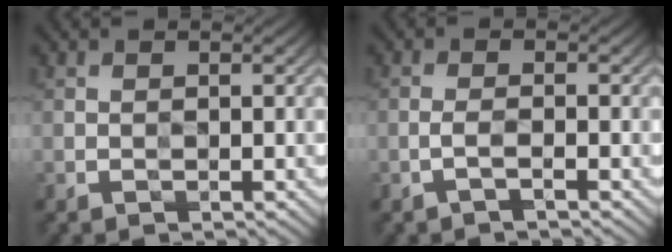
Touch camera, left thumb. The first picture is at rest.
{"total": 1.4, "force": [-0.8, -0.3, 1.0], "torque": [-0.024, 0.012, -0.019]}